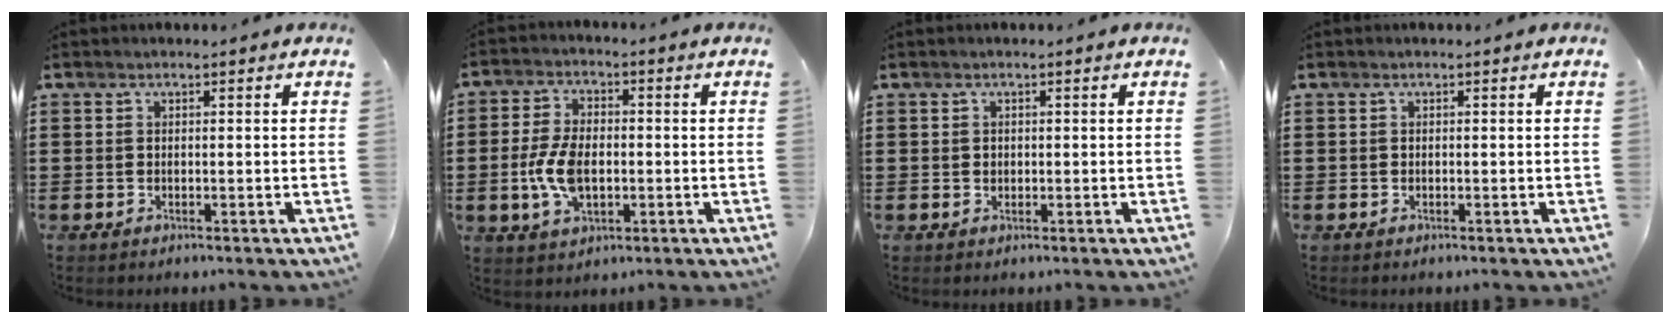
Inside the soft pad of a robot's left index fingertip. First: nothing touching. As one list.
[{"total": 7.5, "force": [-1.0, 4.2, 6.1], "torque": [-0.148, -0.004, -0.026]}, {"total": 0.7, "force": [0.2, 0.5, 0.4], "torque": [-0.009, 0.003, 0.004]}, {"total": 0.0}]